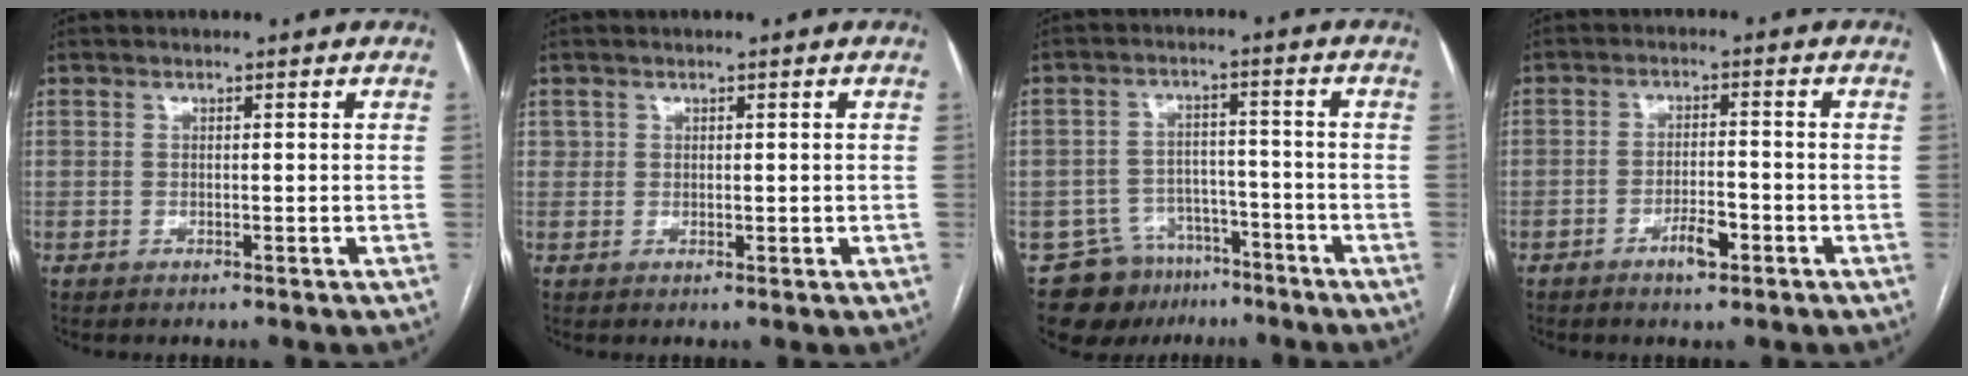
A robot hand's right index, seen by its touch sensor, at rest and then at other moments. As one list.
[{"total": 1.5, "force": [0.5, 1.3, 0.4], "torque": [-0.004, 0.002, 0.010]}, {"total": 9.7, "force": [-6.9, 6.7, 1.5], "torque": [-0.022, 0.032, -0.100]}, {"total": 4.0, "force": [-2.2, 1.2, 3.1], "torque": [-0.055, 0.002, -0.037]}]